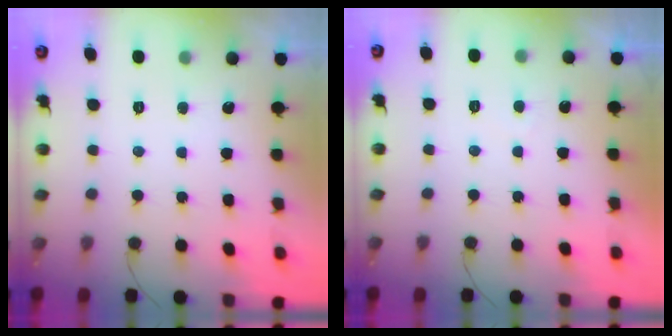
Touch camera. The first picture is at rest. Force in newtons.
{"total": 1.0, "press": 0.8, "slide": 0.5}